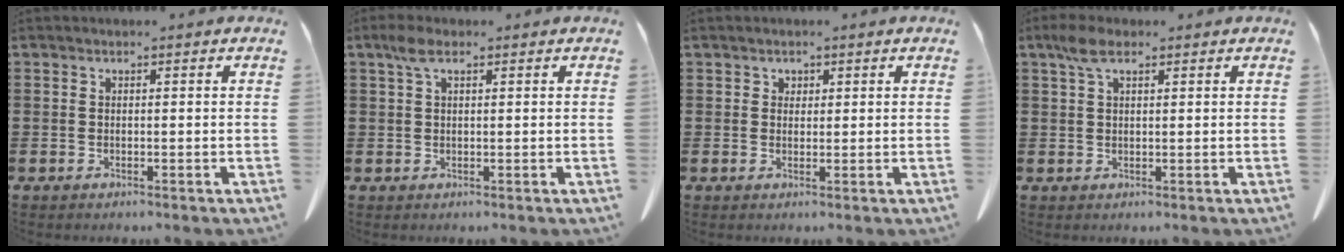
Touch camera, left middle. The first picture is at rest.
{"total": 2.5, "force": [1.3, 1.2, 1.8], "torque": [-0.044, 0.005, 0.024]}
{"total": 1.1, "force": [0.8, 0.7, 0.2], "torque": [0.002, -0.004, 0.016]}
{"total": 3.4, "force": [2.0, 1.6, 2.3], "torque": [-0.053, 0.005, 0.036]}